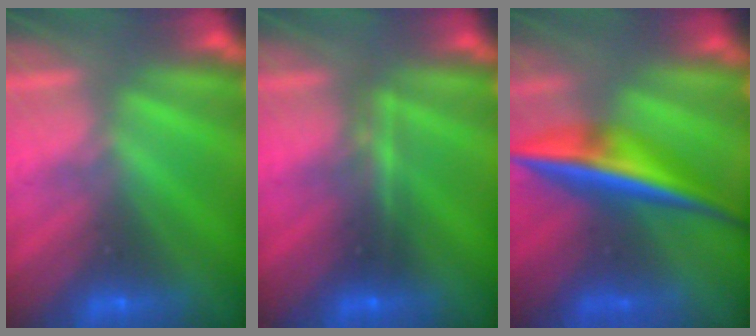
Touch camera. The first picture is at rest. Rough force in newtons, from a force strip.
{"total": 2.3}
{"total": 7.2}